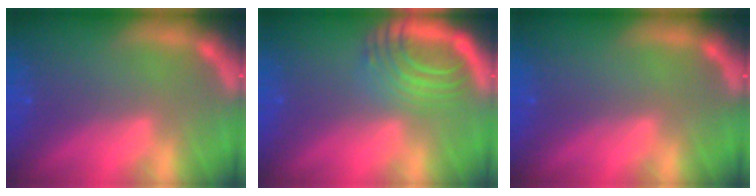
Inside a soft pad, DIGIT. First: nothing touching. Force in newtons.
{"total": 7.1}
{"total": 0.0}